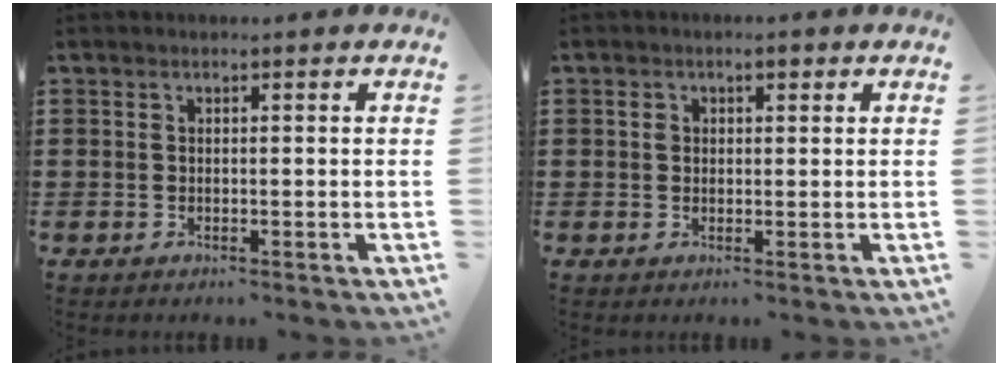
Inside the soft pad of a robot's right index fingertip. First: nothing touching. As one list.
[{"total": 1.9, "force": [0.4, 1.3, 1.2], "torque": [-0.027, 0.010, 0.005]}]